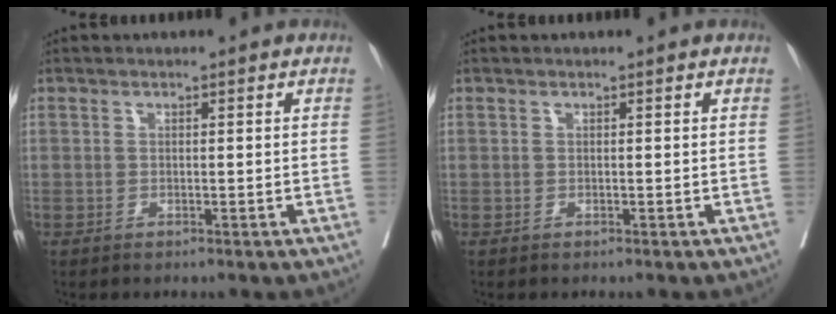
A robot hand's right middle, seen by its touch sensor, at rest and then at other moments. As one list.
[{"total": 0.0}]